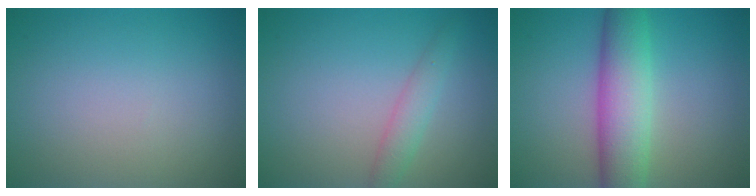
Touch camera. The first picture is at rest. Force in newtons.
{"total": 1.9, "press": 1.9, "slide": 0.1}
{"total": 6.7, "press": 6.7, "slide": 0.1}